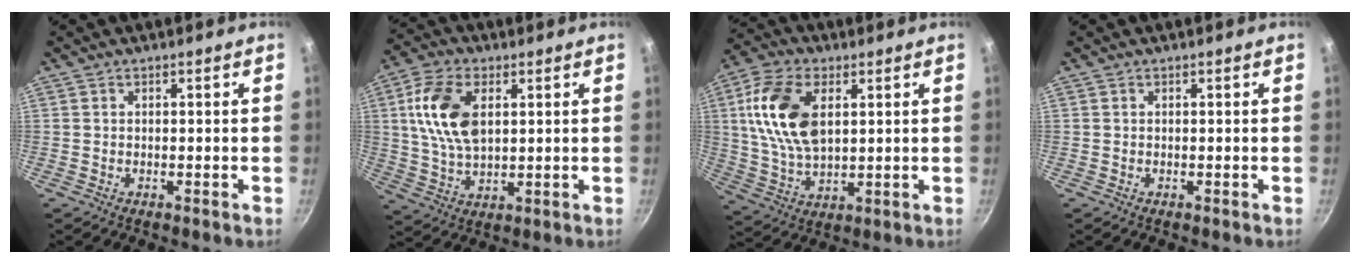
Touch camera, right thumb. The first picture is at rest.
{"total": 12.9, "force": [3.2, 7.5, 9.9], "torque": [-0.179, -0.003, 0.059]}
{"total": 15.2, "force": [3.8, 8.9, 11.8], "torque": [-0.216, -0.007, 0.073]}
{"total": 0.0}